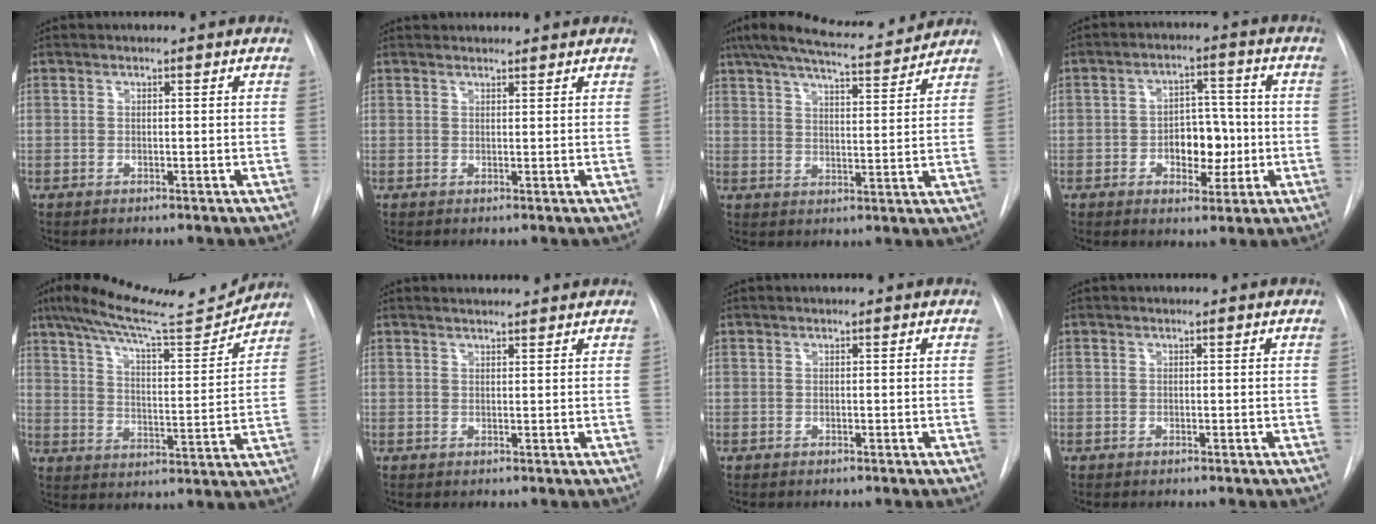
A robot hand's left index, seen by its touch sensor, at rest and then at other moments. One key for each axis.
{"total": 5.1, "fx": 5.0, "fy": 0.7, "fz": 0.9, "tx": -0.010, "ty": 0.033, "tz": 0.061}
{"total": 14.5, "fx": 12.9, "fy": 1.7, "fz": 6.3, "tx": -0.114, "ty": 0.015, "tz": 0.192}
{"total": 6.9, "fx": -1.3, "fy": 4.2, "fz": 5.3, "tx": -0.073, "ty": 0.016, "tz": -0.015}
{"total": 15.9, "fx": 14.4, "fy": 0.6, "fz": 6.5, "tx": -0.112, "ty": -0.011, "tz": 0.218}
{"total": 3.9, "fx": 3.8, "fy": 0.3, "fz": 0.9, "tx": -0.018, "ty": 0.021, "tz": 0.050}
{"total": 0.0}
{"total": 0.0}